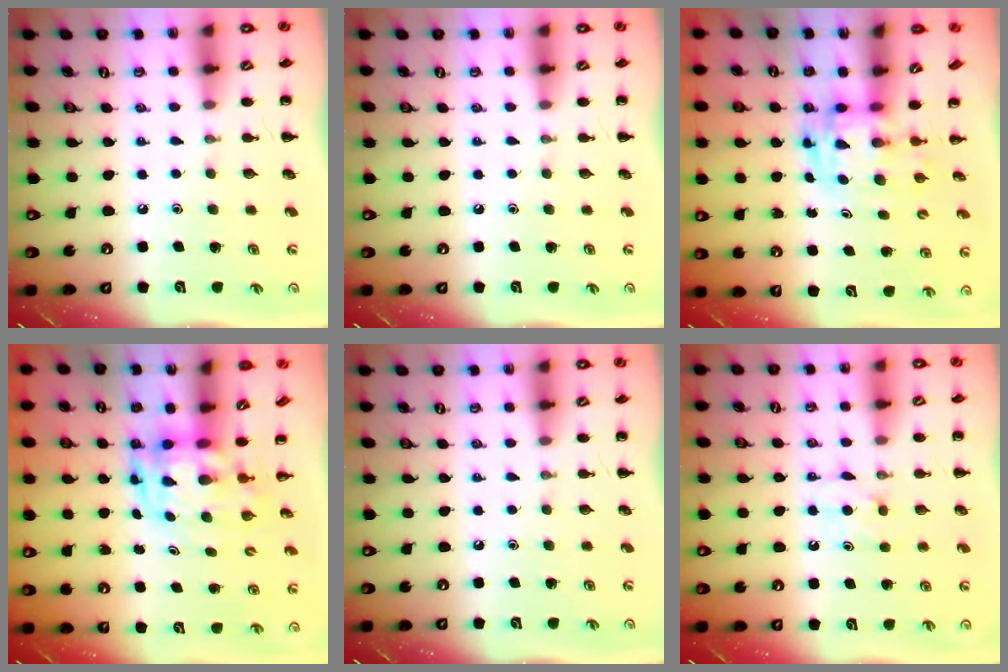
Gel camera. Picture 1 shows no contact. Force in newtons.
{"total": 0.0}
{"total": 2.9, "press": 2.8, "slide": 0.5}
{"total": 3.1, "press": 3.1, "slide": 0.6}
{"total": 0.0}
{"total": 4.9, "press": 4.7, "slide": 1.4}